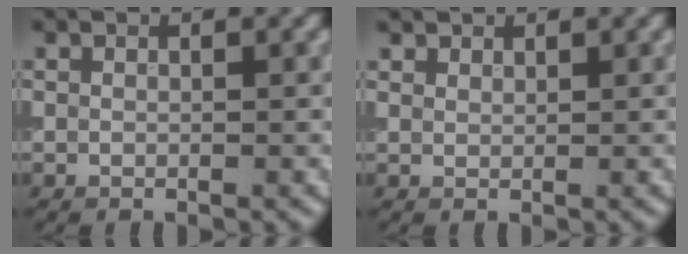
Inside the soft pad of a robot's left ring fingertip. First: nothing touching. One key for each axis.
{"total": 1.5, "fx": 1.2, "fy": 0.8, "fz": 0.3, "tx": -0.014, "ty": -0.005, "tz": 0.031}